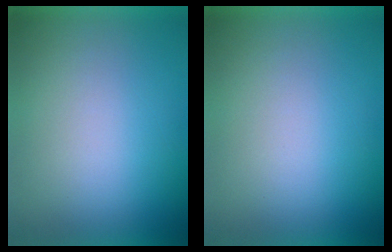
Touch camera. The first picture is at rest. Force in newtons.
{"total": 0.0}